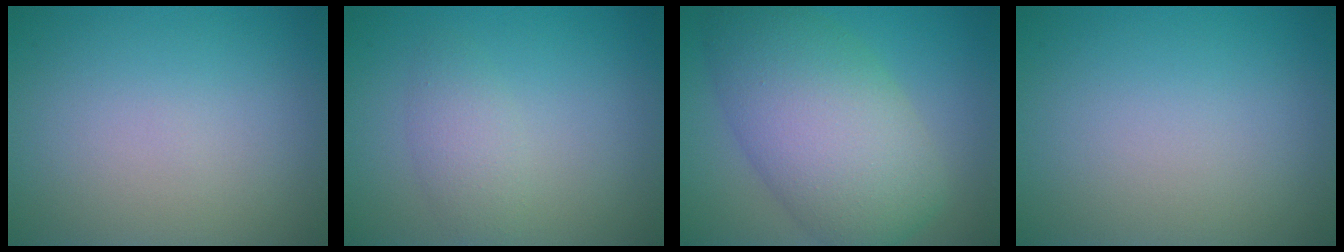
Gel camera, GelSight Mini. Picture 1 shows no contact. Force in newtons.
{"total": 2.1, "press": 2.1, "slide": 0.1}
{"total": 9.6, "press": 9.6, "slide": 0.2}
{"total": 0.0}